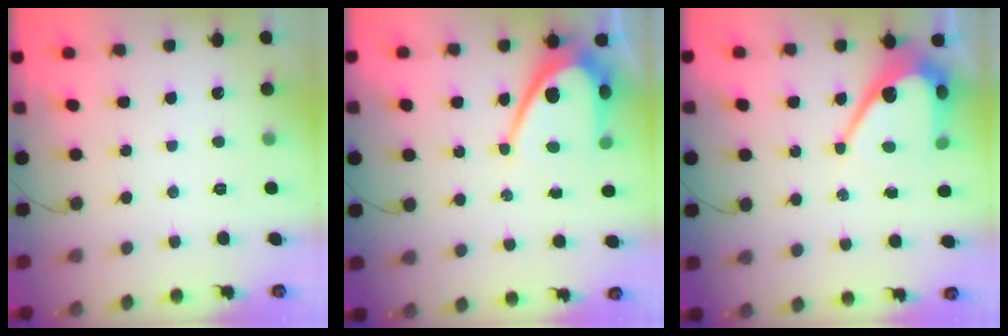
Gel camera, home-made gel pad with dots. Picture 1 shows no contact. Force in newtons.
{"total": 11.3, "press": 11.3, "slide": 0.9}
{"total": 10.2, "press": 10.1, "slide": 0.9}